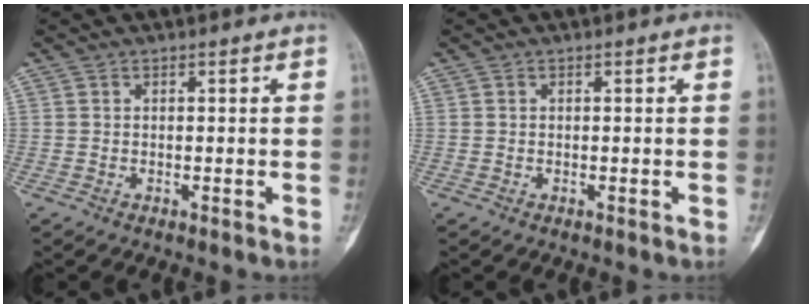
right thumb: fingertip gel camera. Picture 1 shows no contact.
{"total": 0.0}